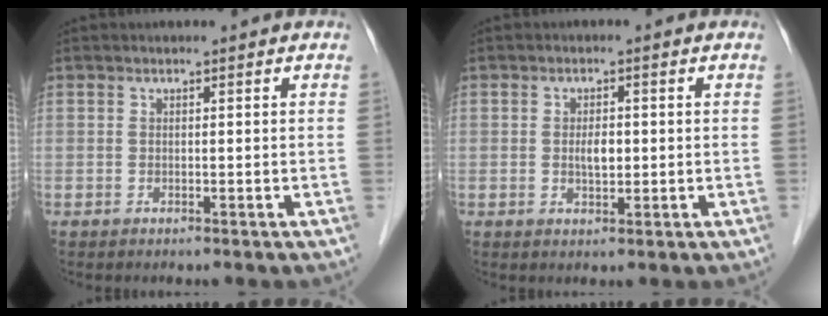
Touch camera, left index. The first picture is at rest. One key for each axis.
{"total": 2.5, "fx": -0.2, "fy": 1.2, "fz": 2.2, "tx": -0.040, "ty": -0.003, "tz": -0.002}